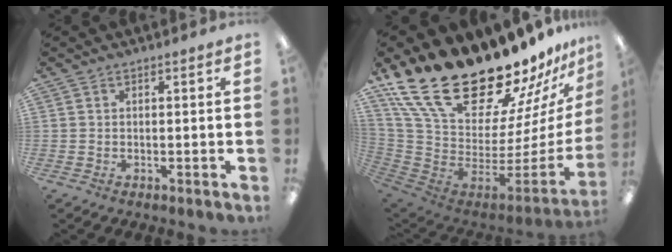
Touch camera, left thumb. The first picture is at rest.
{"total": 28.8, "force": [22.2, 10.4, 15.2], "torque": [-0.273, -0.182, 0.421]}